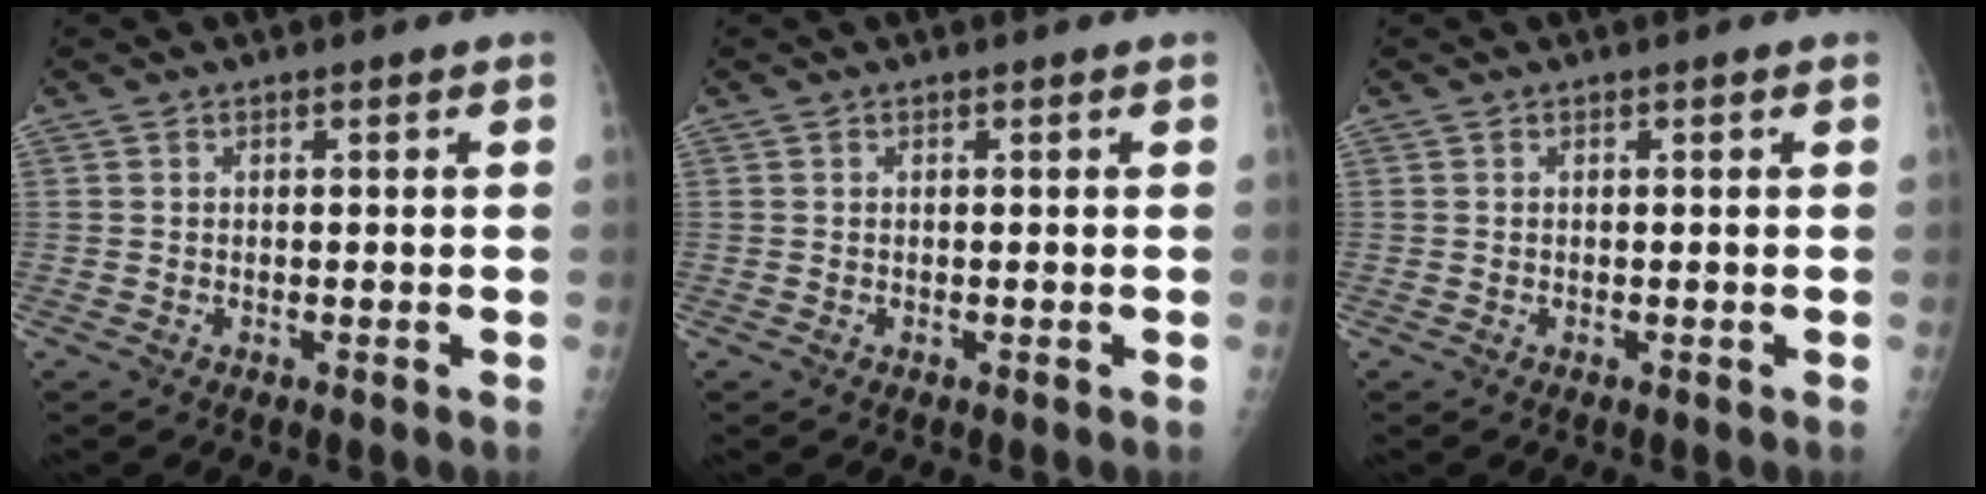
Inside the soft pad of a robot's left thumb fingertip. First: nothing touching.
{"total": 0.0}
{"total": 0.0}